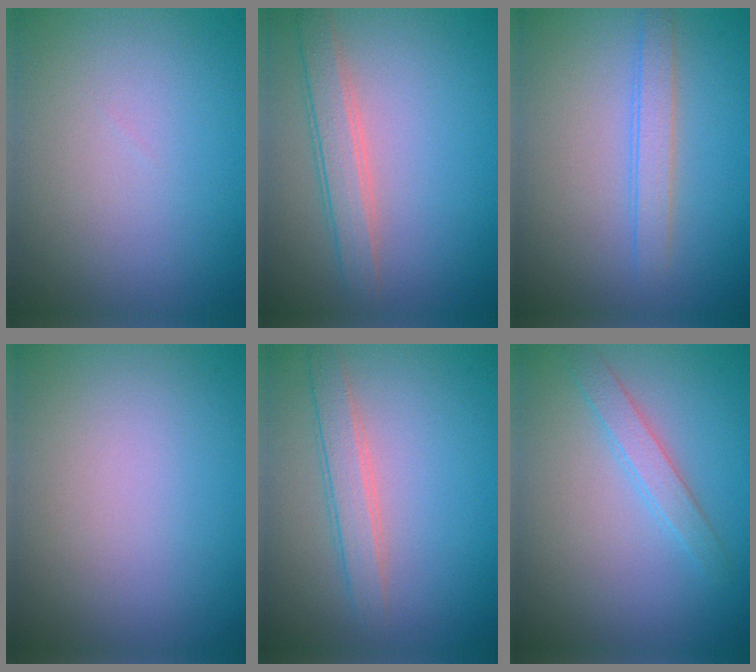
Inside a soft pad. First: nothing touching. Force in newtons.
{"total": 2.9, "press": 2.9, "slide": 0.2}
{"total": 2.0, "press": 2.0, "slide": 0.1}
{"total": 0.0}
{"total": 2.5, "press": 2.5, "slide": 0.1}
{"total": 2.0, "press": 2.0, "slide": 0.1}